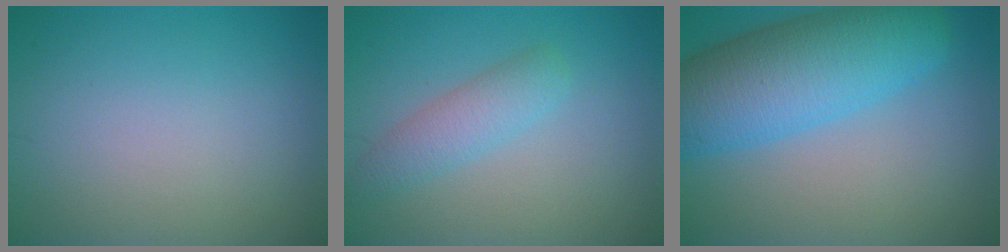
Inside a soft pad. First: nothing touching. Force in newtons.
{"total": 2.9, "press": 2.9, "slide": 0.1}
{"total": 9.9, "press": 9.9, "slide": 0.4}